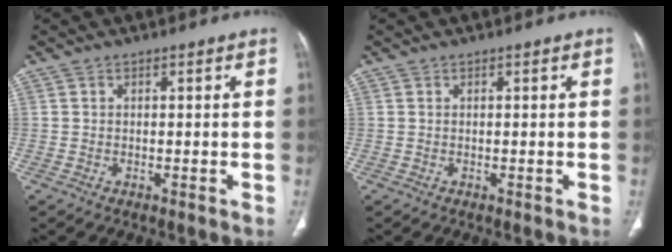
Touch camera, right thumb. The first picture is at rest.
{"total": 0.0}